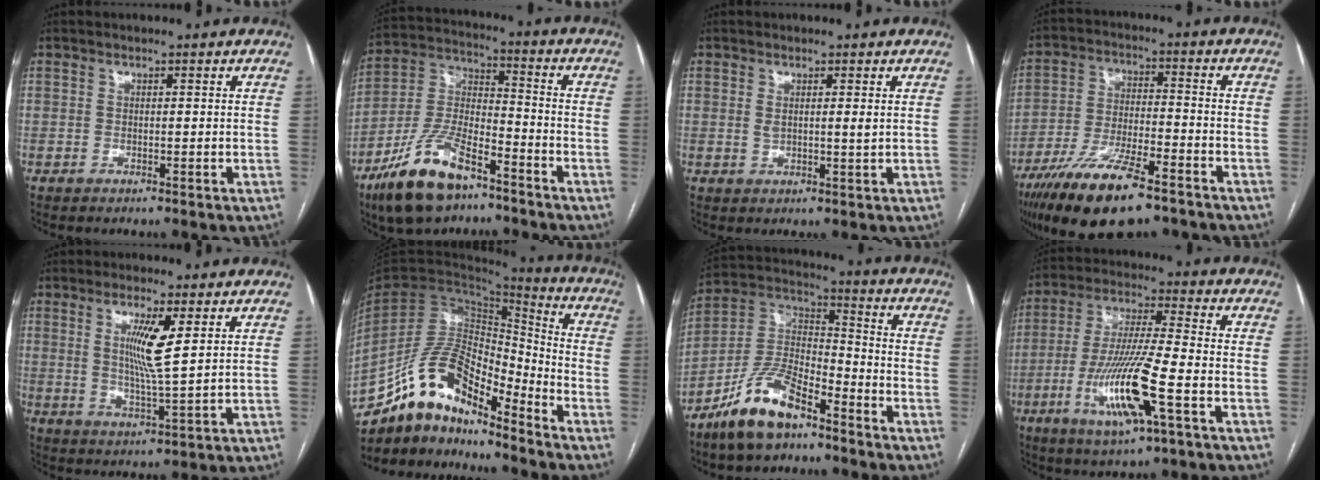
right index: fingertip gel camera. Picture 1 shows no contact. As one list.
[{"total": 14.6, "force": [-9.7, 5.2, 9.5], "torque": [-0.198, -0.002, -0.182]}, {"total": 2.2, "force": [0.6, 0.3, 2.1], "torque": [-0.038, -0.005, 0.012]}, {"total": 15.2, "force": [-10.5, 3.4, 10.4], "torque": [-0.205, -0.027, -0.186]}, {"total": 7.1, "force": [2.3, 0.1, 6.8], "torque": [-0.127, -0.012, 0.042]}, {"total": 14.6, "force": [-12.2, 4.3, 6.9], "torque": [-0.121, 0.041, -0.223]}, {"total": 12.2, "force": [-8.8, 4.1, 7.4], "torque": [-0.152, 0.013, -0.171]}, {"total": 14.6, "force": [-5.2, 0.9, 13.6], "torque": [-0.276, -0.018, -0.096]}]